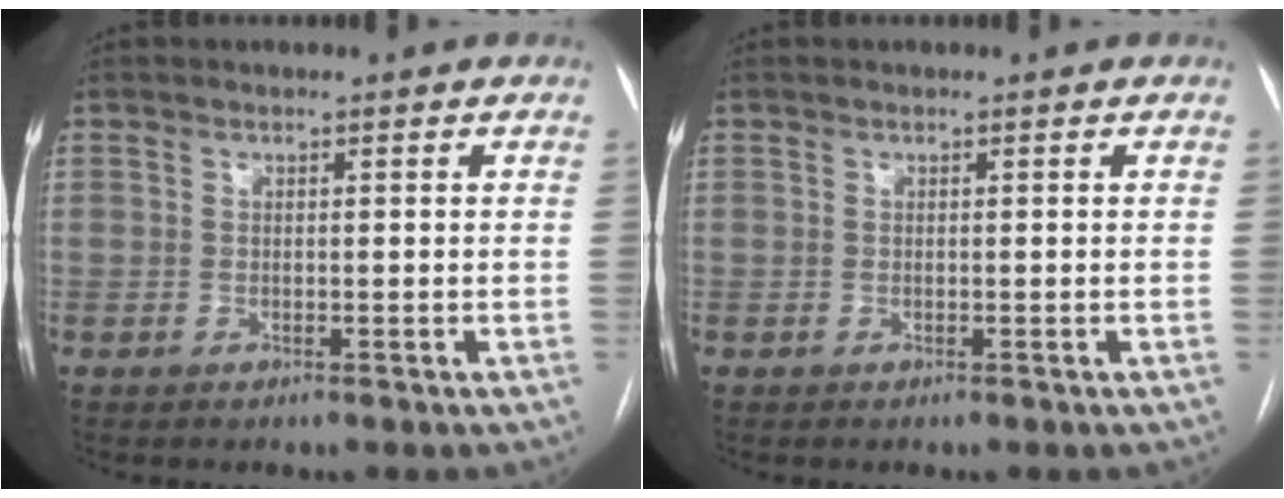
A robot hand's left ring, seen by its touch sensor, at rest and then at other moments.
{"total": 0.0}